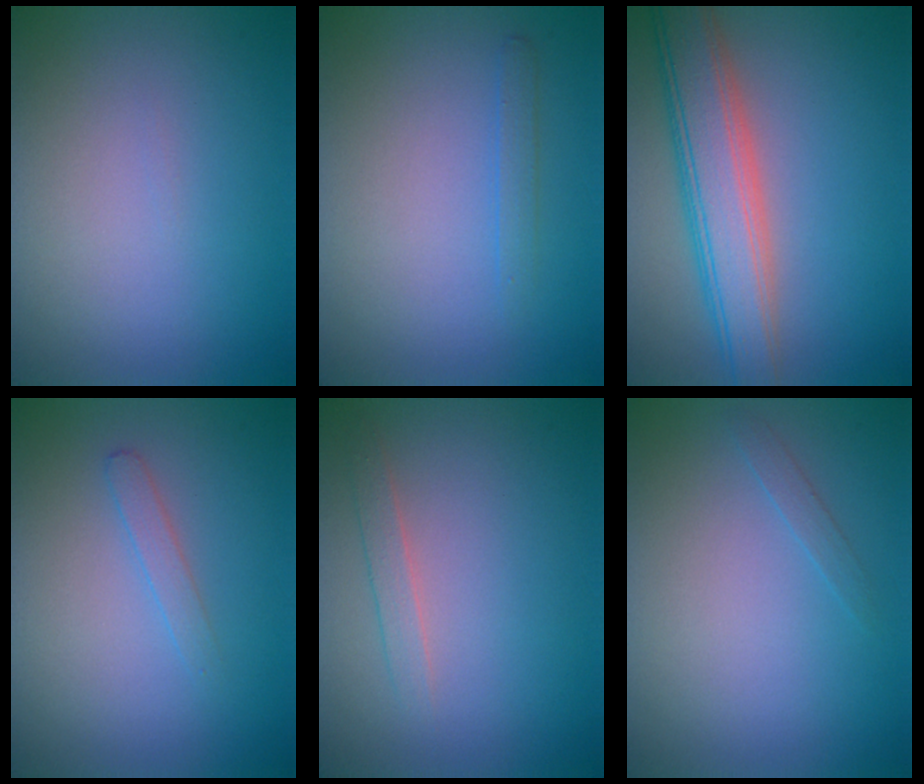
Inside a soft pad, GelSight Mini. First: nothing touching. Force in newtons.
{"total": 1.1, "press": 1.1, "slide": 0.0}
{"total": 6.9, "press": 6.9, "slide": 0.2}
{"total": 1.2, "press": 1.2, "slide": 0.0}
{"total": 1.3, "press": 1.3, "slide": 0.1}
{"total": 0.7, "press": 0.7, "slide": 0.0}